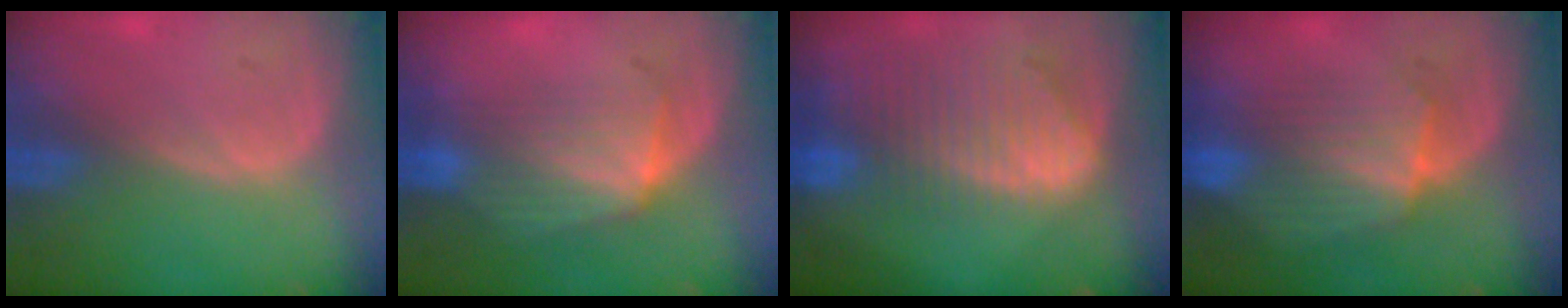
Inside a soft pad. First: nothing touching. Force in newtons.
{"total": 7.1, "press": 6.6, "slide": 2.7}
{"total": 10.4, "press": 8.9, "slide": 5.4}
{"total": 7.6, "press": 7.6, "slide": 0.5}